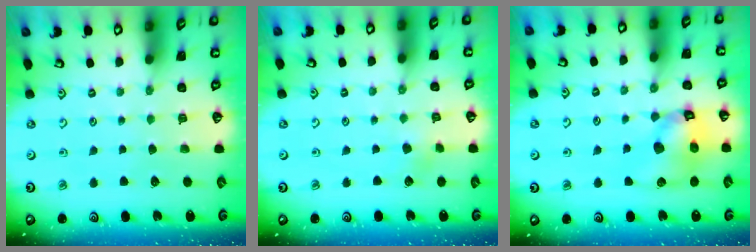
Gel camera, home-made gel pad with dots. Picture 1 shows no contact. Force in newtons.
{"total": 3.0, "press": 2.9, "slide": 0.7}
{"total": 11.8, "press": 11.7, "slide": 1.7}